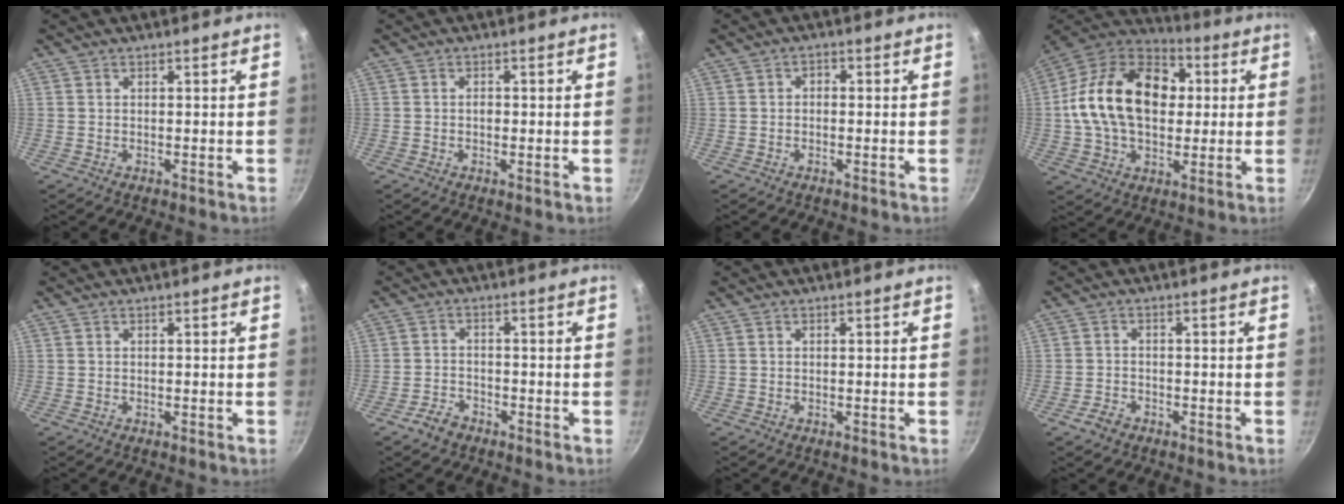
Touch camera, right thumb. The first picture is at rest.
{"total": 1.3, "force": [-0.2, 0.8, 1.0], "torque": [-0.015, 0.002, -0.005]}
{"total": 1.4, "force": [-0.5, 1.0, 0.8], "torque": [-0.014, 0.010, -0.011]}
{"total": 23.1, "force": [2.6, 15.9, 16.5], "torque": [-0.260, 0.030, 0.029]}
{"total": 0.0}
{"total": 3.8, "force": [-2.7, 2.2, 1.4], "torque": [-0.020, 0.031, -0.047]}
{"total": 0.0}
{"total": 2.8, "force": [-1.9, 1.8, 1.1], "torque": [-0.016, 0.022, -0.033]}